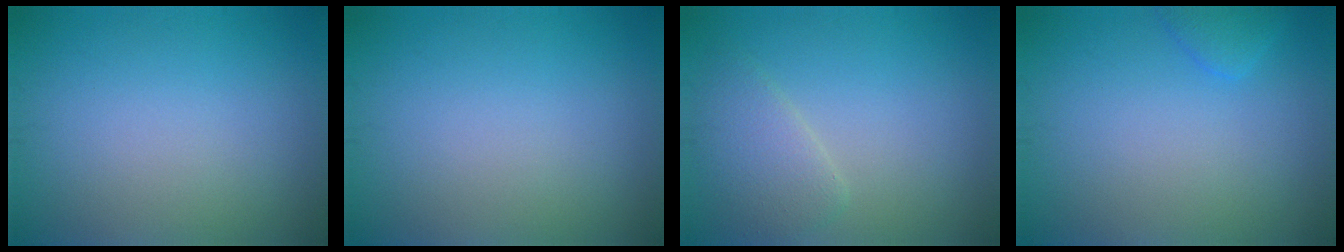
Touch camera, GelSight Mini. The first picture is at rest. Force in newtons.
{"total": 0.0}
{"total": 2.9, "press": 2.8, "slide": 0.4}
{"total": 1.3, "press": 1.3, "slide": 0.1}